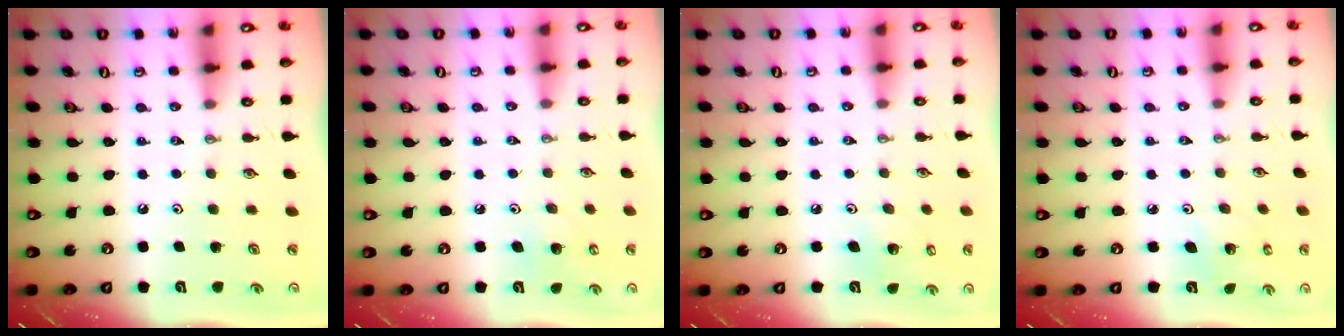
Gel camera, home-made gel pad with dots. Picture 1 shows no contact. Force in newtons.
{"total": 6.0, "press": 6.0, "slide": 0.6}
{"total": 4.9, "press": 4.5, "slide": 2.0}
{"total": 3.1, "press": 3.1, "slide": 0.1}